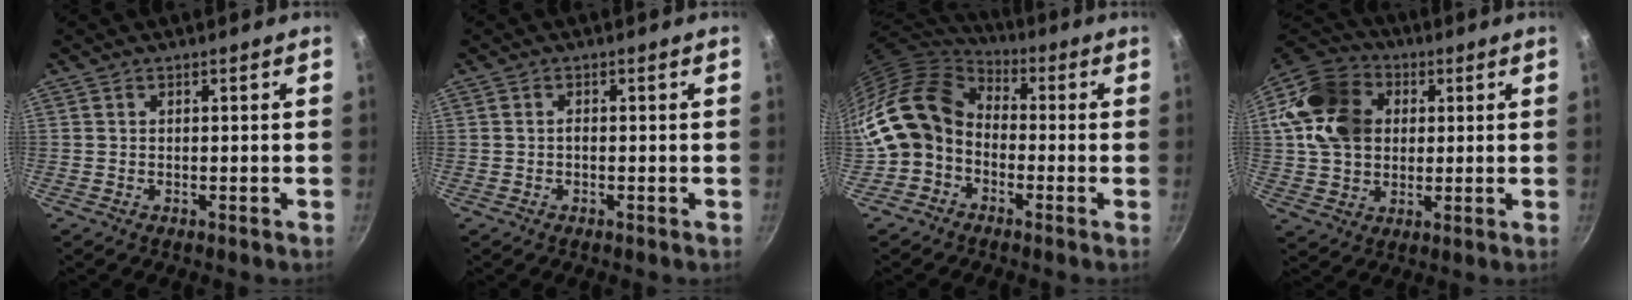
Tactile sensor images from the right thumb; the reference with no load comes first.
{"total": 0.7, "force": [-0.2, 0.4, 0.5], "torque": [-0.010, 0.004, -0.005]}
{"total": 13.6, "force": [-2.4, 10.9, 7.8], "torque": [-0.119, 0.042, -0.065]}
{"total": 18.3, "force": [3.3, 14.3, 10.9], "torque": [-0.195, 0.022, 0.050]}